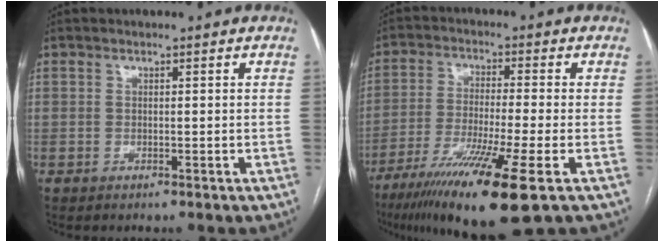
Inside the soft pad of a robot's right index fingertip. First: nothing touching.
{"total": 15.0, "force": [-8.5, -0.4, 12.4], "torque": [-0.226, -0.042, -0.149]}